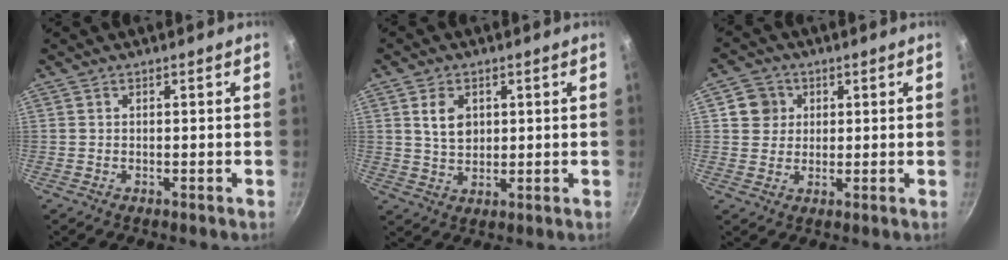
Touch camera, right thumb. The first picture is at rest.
{"total": 5.6, "force": [1.7, 4.0, 3.5], "torque": [-0.047, -0.011, 0.035]}
{"total": 5.4, "force": [1.5, 5.0, 1.3], "torque": [0.014, 0.005, 0.022]}